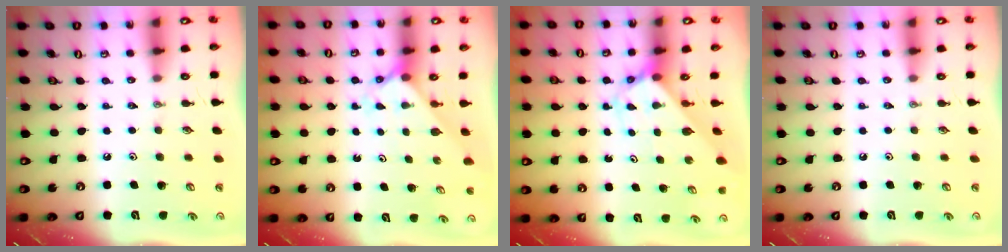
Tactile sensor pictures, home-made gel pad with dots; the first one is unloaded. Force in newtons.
{"total": 2.1, "press": 2.1, "slide": 0.2}
{"total": 2.6, "press": 2.6, "slide": 0.2}
{"total": 0.0}